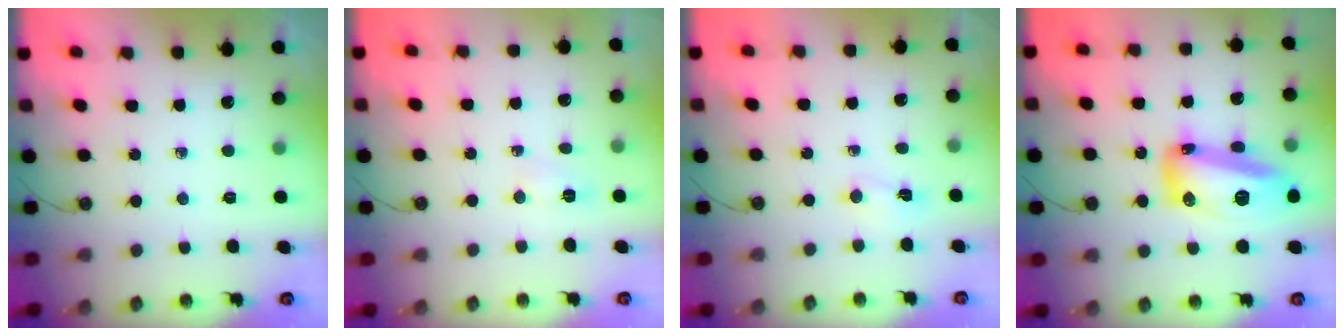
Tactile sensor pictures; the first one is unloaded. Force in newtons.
{"total": 3.0, "press": 2.8, "slide": 1.1}
{"total": 2.7, "press": 2.7, "slide": 0.5}
{"total": 17.2, "press": 17.0, "slide": 2.2}